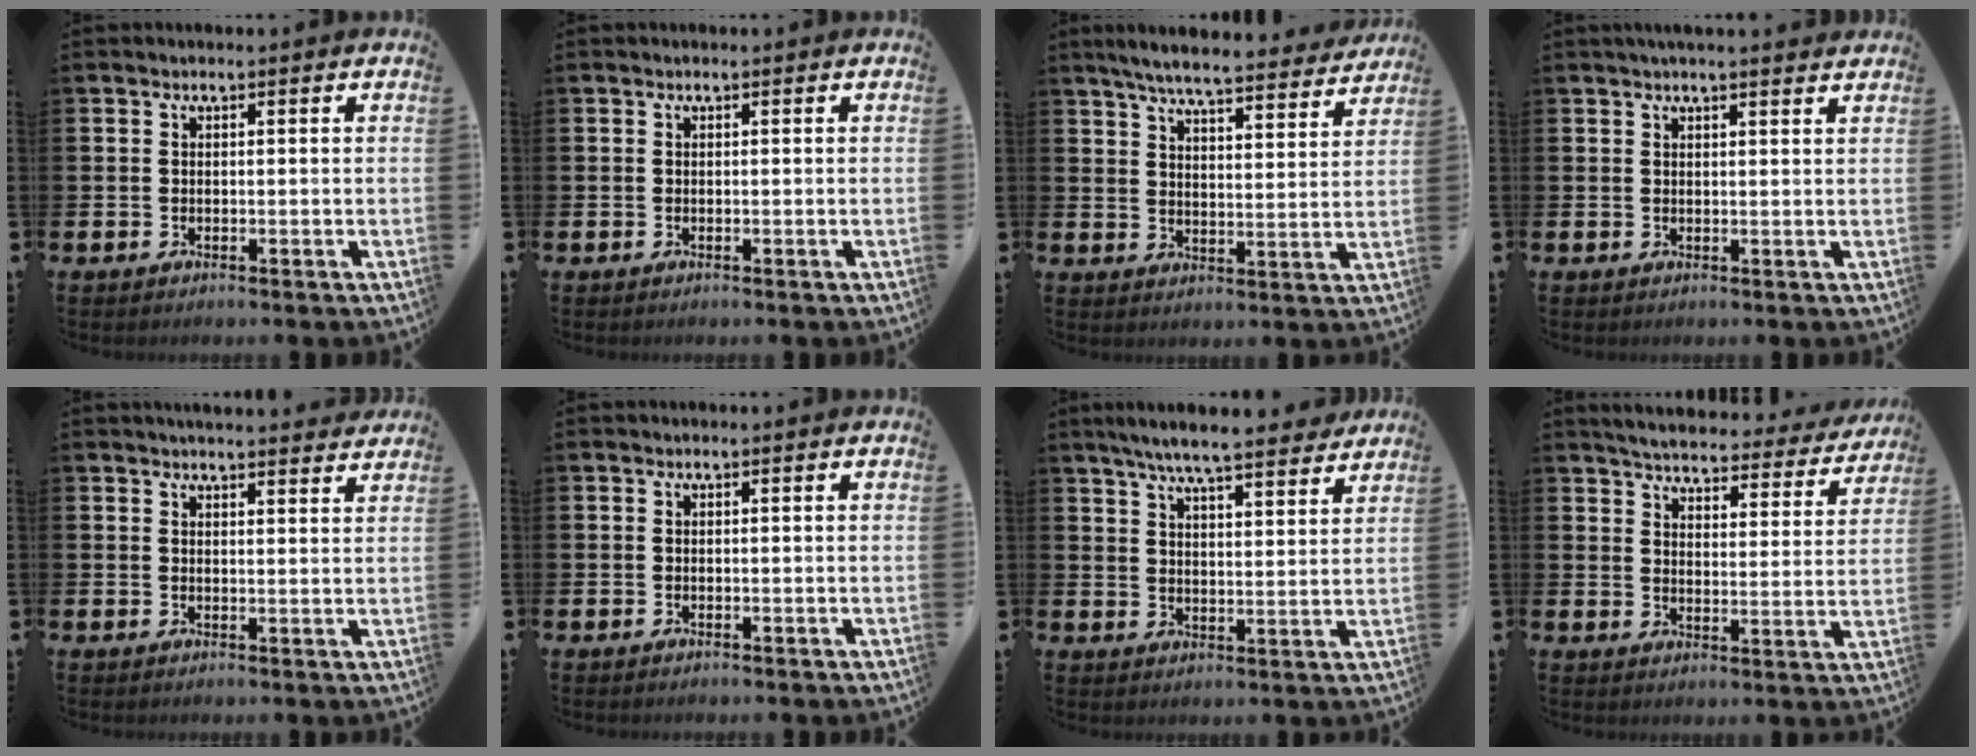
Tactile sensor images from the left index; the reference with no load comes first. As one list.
[{"total": 0.0}, {"total": 6.6, "force": [6.2, 0.4, 2.1], "torque": [-0.054, -0.044, 0.105]}, {"total": 2.2, "force": [2.1, -0.1, 0.6], "torque": [-0.006, -0.008, 0.037]}, {"total": 3.3, "force": [3.3, 0.1, 0.2], "torque": [-0.004, -0.019, 0.059]}, {"total": 0.0}, {"total": 7.4, "force": [7.0, 0.6, 2.5], "torque": [-0.061, -0.037, 0.123]}, {"total": 4.6, "force": [4.4, 0.6, 1.1], "torque": [-0.039, -0.033, 0.070]}]